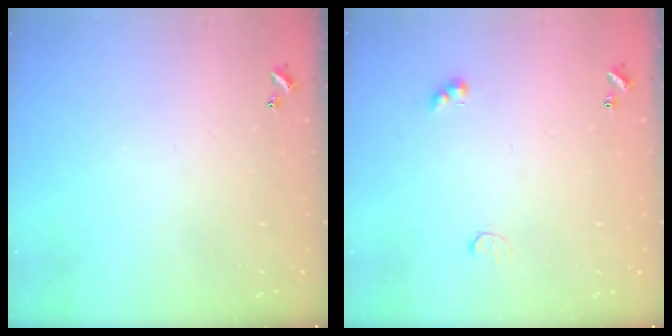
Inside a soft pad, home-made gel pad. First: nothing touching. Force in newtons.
{"total": 2.5, "press": 2.4, "slide": 0.7}